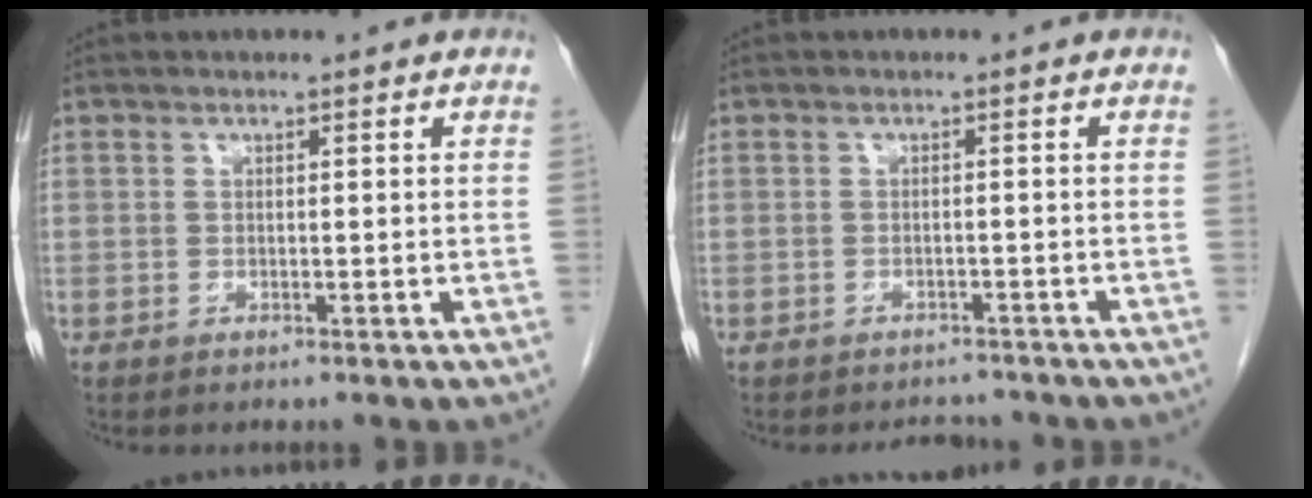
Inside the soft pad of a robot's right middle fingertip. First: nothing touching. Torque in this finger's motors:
{"motor_torque": [0.03, -0.03, 0.00, 0.01]}